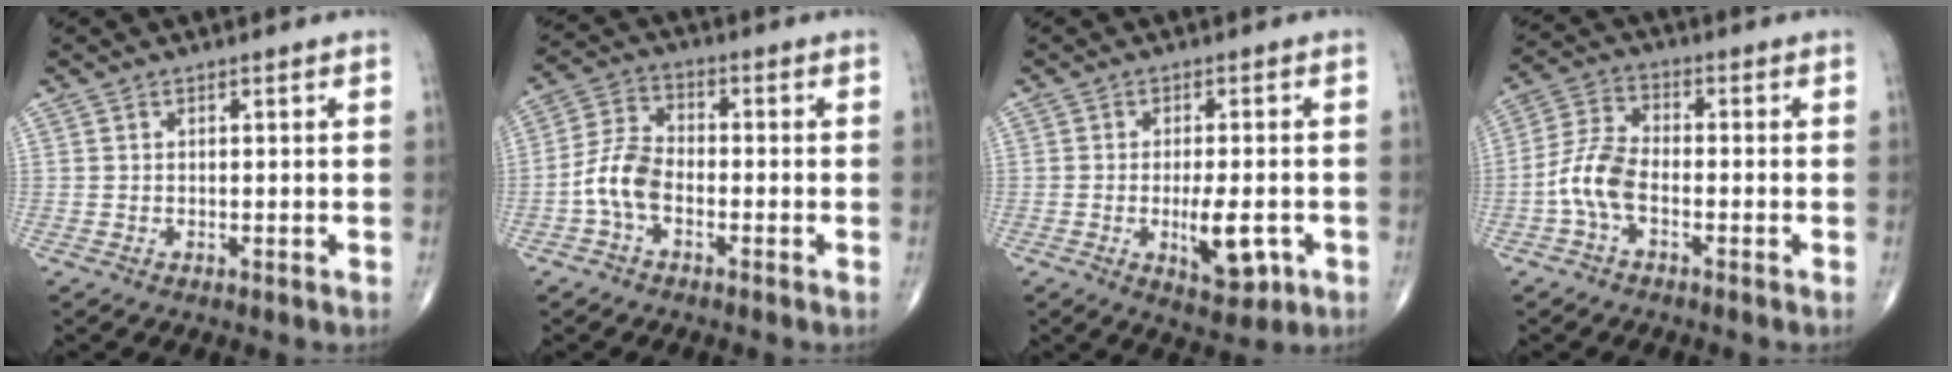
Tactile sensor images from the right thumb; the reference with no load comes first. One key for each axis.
{"total": 7.1, "fx": -2.5, "fy": 4.1, "fz": 5.3, "tx": -0.107, "ty": 0.026, "tz": -0.057}
{"total": 7.8, "fx": -2.2, "fy": 3.0, "fz": 6.9, "tx": -0.096, "ty": -0.004, "tz": -0.026}
{"total": 7.3, "fx": -2.5, "fy": 3.6, "fz": 5.9, "tx": -0.130, "ty": 0.025, "tz": -0.057}